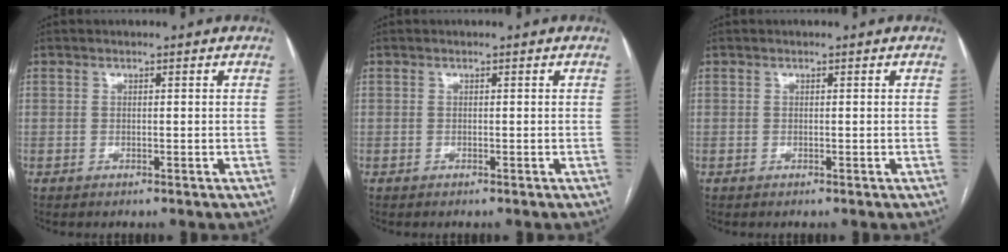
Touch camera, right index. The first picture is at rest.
{"total": 0.0}
{"total": 0.0}